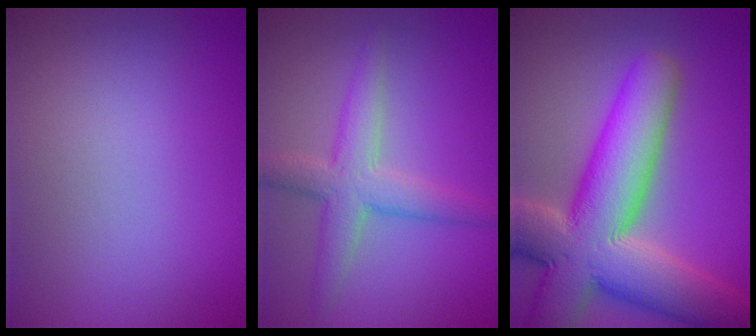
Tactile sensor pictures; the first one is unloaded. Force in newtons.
{"total": 4.3, "press": 4.3, "slide": 0.1}
{"total": 13.7, "press": 13.6, "slide": 1.1}